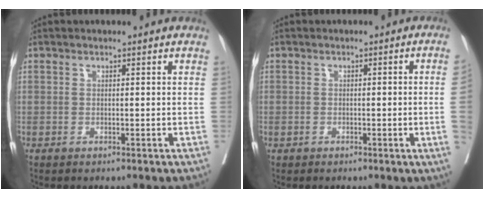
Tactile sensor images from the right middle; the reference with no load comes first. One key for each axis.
{"total": 3.3, "fx": -0.5, "fy": -0.6, "fz": 3.2, "tx": -0.044, "ty": 0.006, "tz": -0.003}